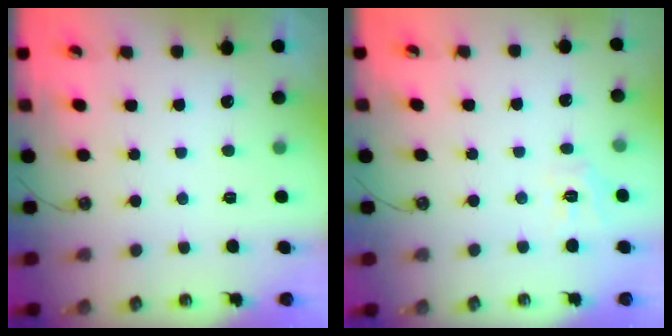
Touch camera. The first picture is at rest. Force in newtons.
{"total": 5.6, "press": 5.6, "slide": 0.0}